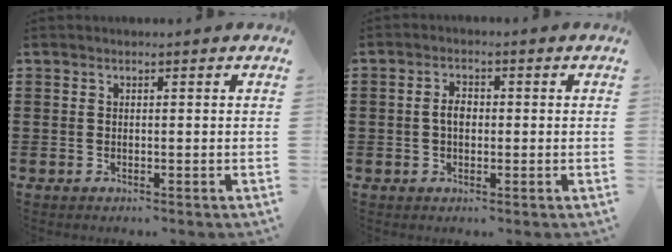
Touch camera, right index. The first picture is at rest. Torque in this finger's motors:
{"motor_torque": [0.53, 0.56, 0.26, 0.04]}